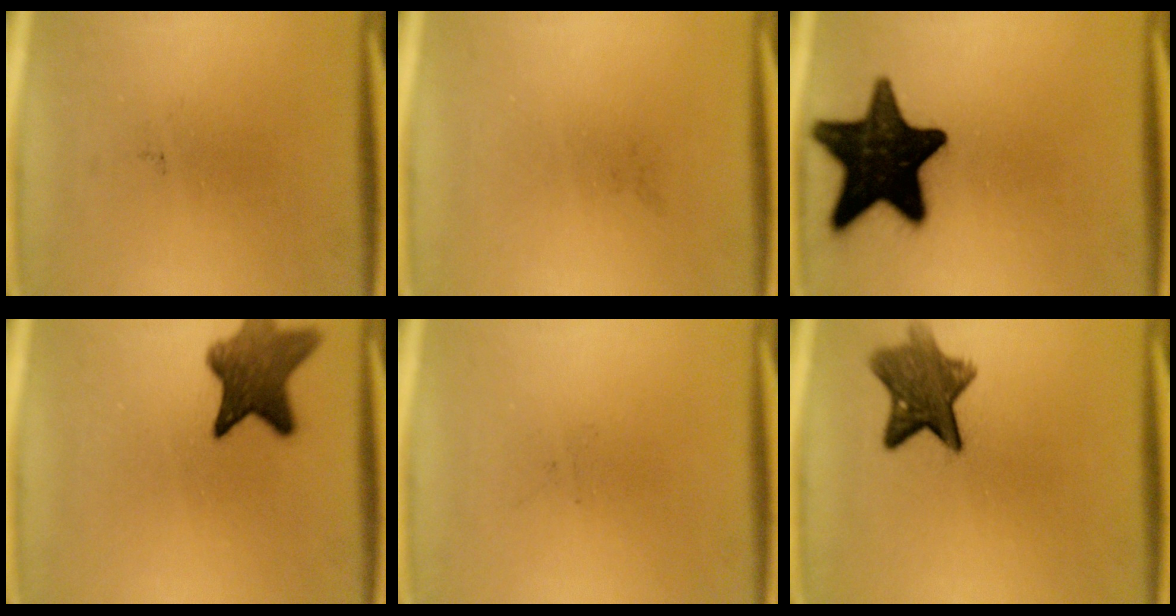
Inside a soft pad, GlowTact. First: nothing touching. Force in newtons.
{"total": 0.0}
{"total": 18.4}
{"total": 8.3}
{"total": 0.0}
{"total": 8.6}